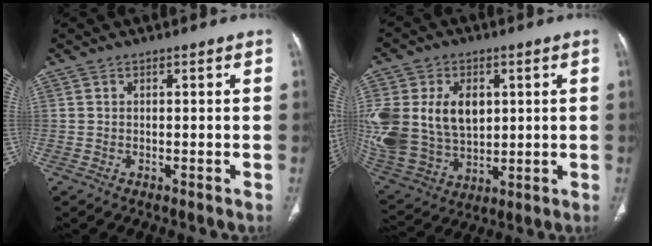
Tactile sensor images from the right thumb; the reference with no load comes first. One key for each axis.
{"total": 24.5, "fx": 4.4, "fy": 17.7, "fz": 16.3, "tx": -0.363, "ty": 0.010, "tz": 0.108}